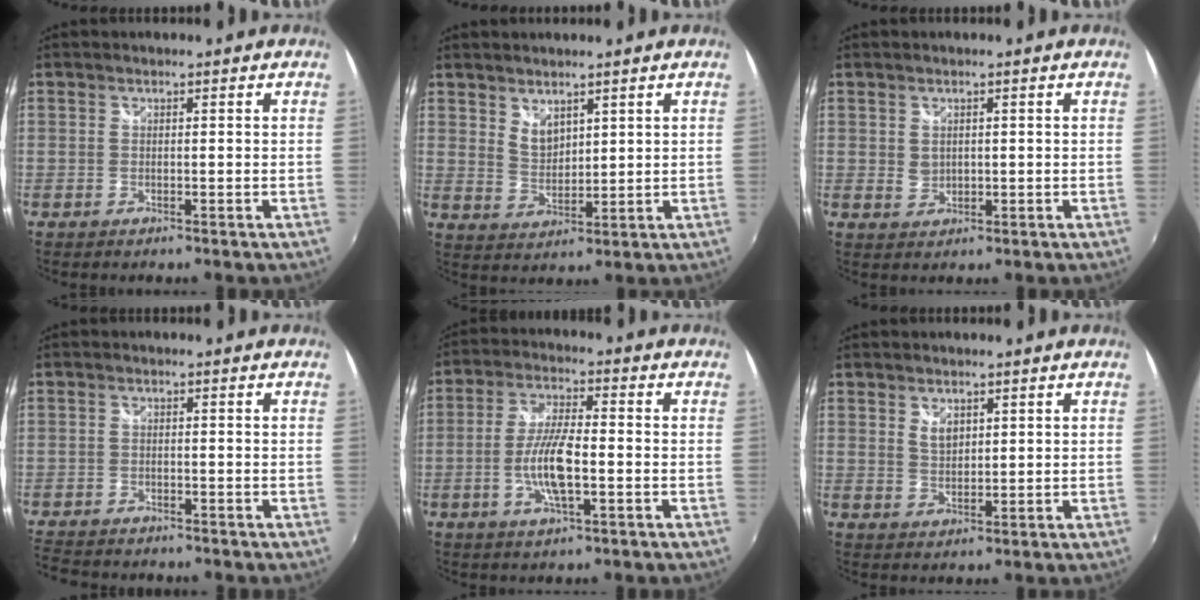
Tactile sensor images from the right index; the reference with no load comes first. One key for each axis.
{"total": 4.3, "fx": 3.2, "fy": 2.1, "fz": 1.9, "tx": -0.025, "ty": -0.003, "tz": 0.061}
{"total": 1.7, "fx": 0.7, "fy": 1.4, "fz": 0.7, "tx": -0.008, "ty": 0.001, "tz": 0.013}
{"total": 6.0, "fx": -5.5, "fy": 1.9, "fz": 1.6, "tx": -0.058, "ty": -0.019, "tz": -0.098}
{"total": 8.7, "fx": -2.3, "fy": 2.0, "fz": 8.2, "tx": -0.165, "ty": -0.001, "tz": -0.045}
{"total": 3.1, "fx": 1.5, "fy": 1.9, "fz": 1.9, "tx": -0.028, "ty": 0.000, "tz": 0.027}